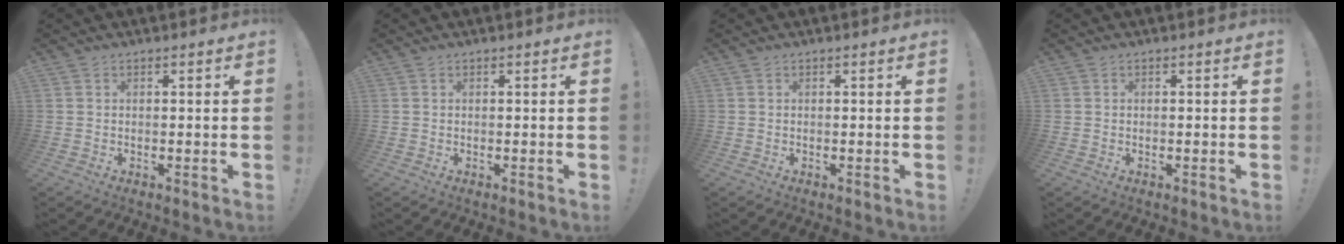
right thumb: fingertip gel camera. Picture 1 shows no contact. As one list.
[{"total": 0.0}, {"total": 0.0}, {"total": 0.0}]